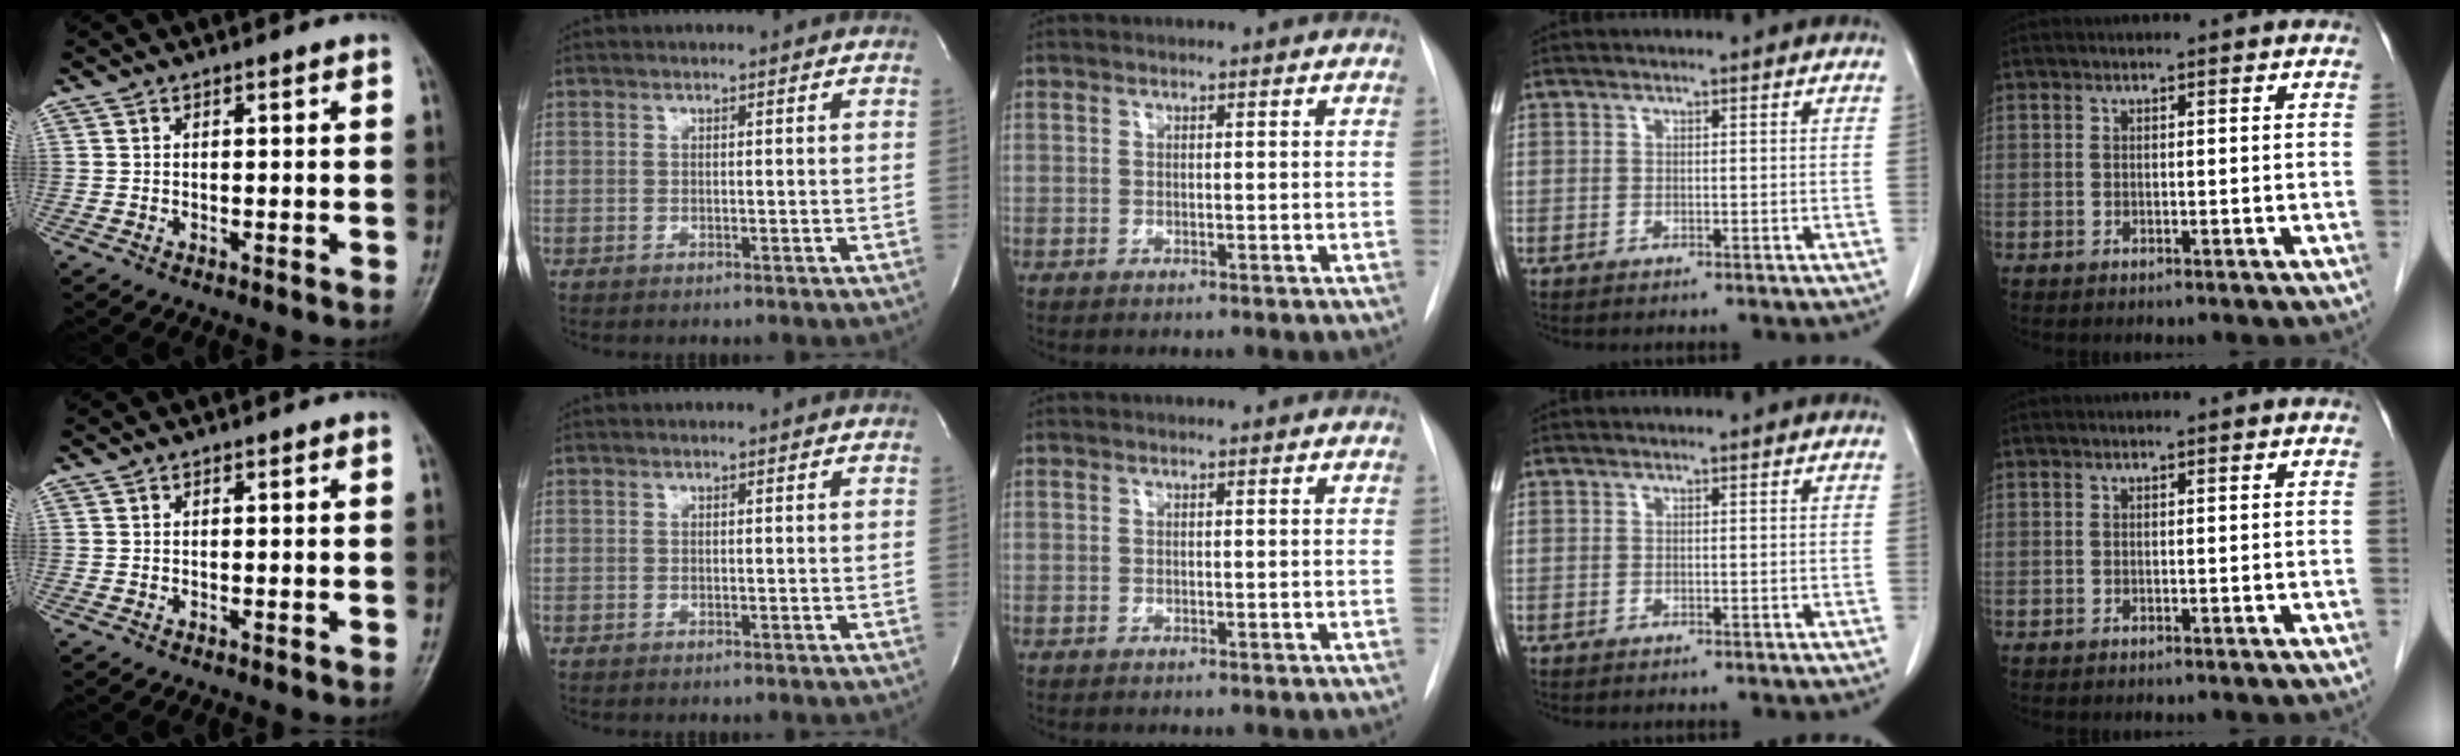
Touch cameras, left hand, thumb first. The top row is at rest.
{}